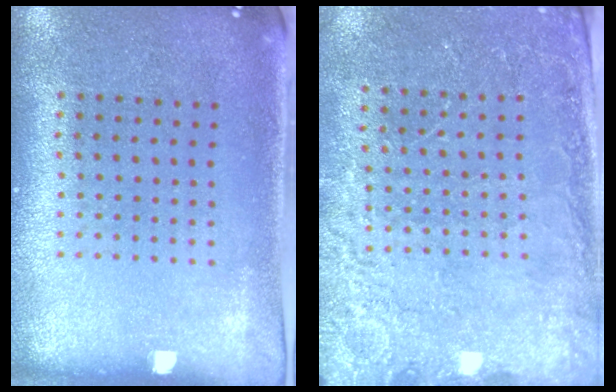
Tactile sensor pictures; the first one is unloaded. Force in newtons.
{"total": 2.6, "press": 2.5, "slide": 0.5}